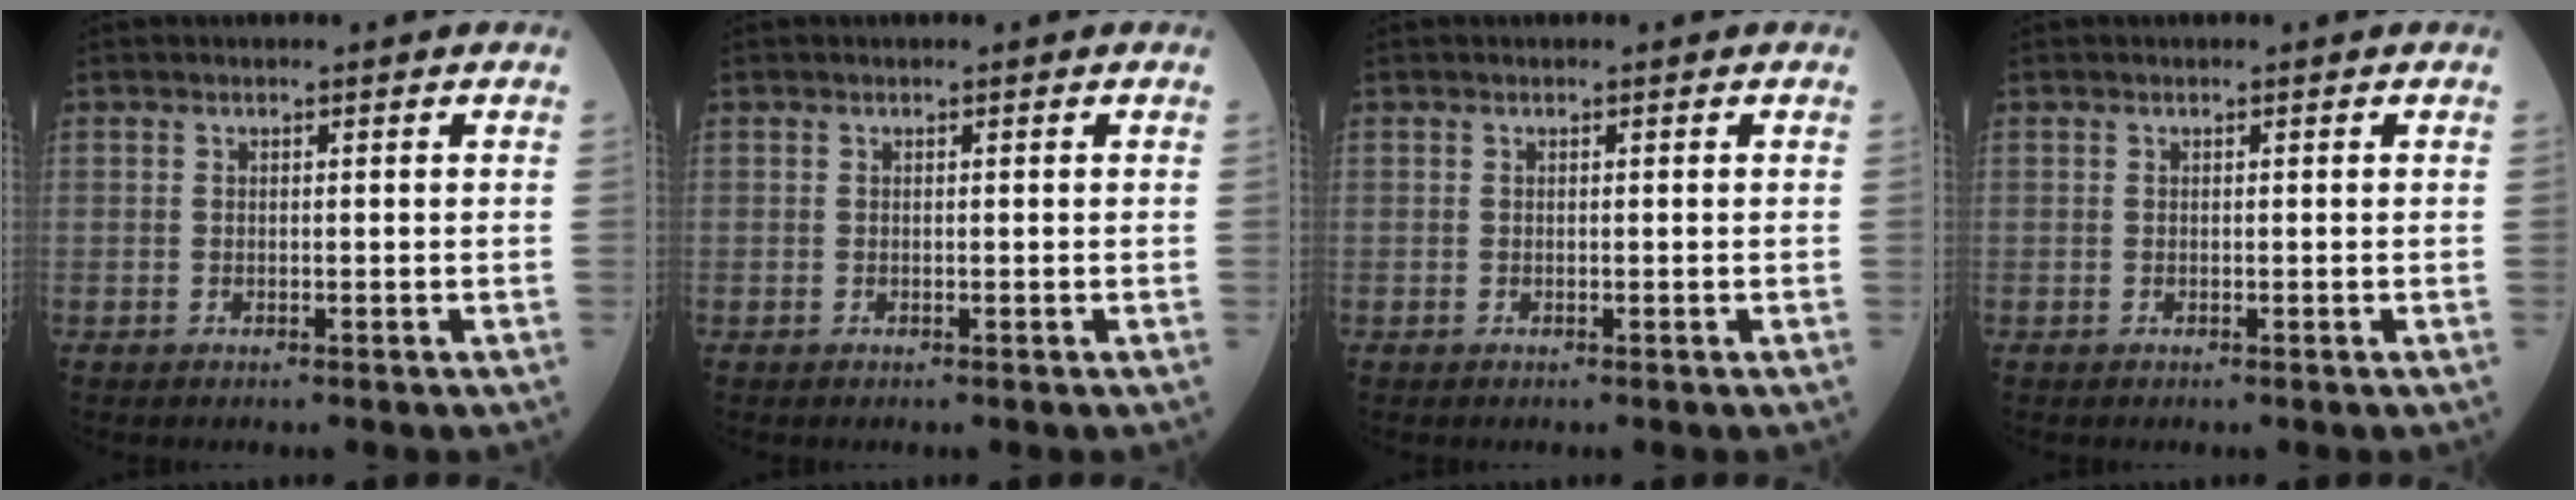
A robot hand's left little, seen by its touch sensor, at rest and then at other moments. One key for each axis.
{"total": 0.0}
{"total": 0.0}
{"total": 0.0}